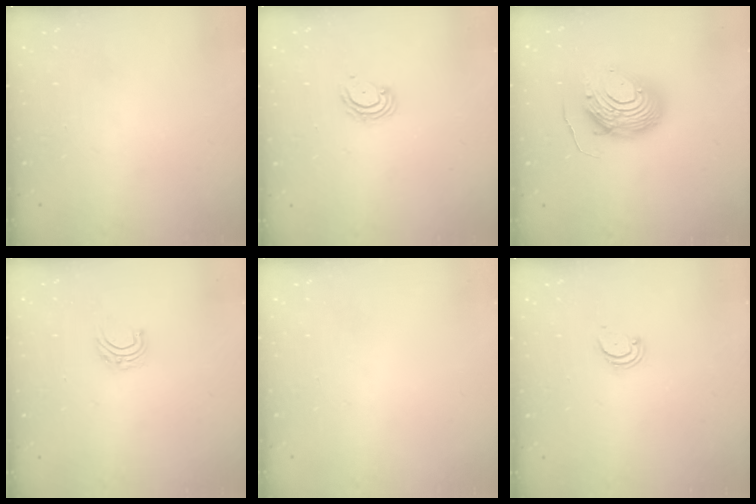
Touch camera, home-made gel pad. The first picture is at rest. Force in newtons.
{"total": 4.1, "press": 4.1, "slide": 0.4}
{"total": 16.1, "press": 16.0, "slide": 1.3}
{"total": 5.0, "press": 5.0, "slide": 0.4}
{"total": 0.0}
{"total": 2.6, "press": 2.5, "slide": 0.5}